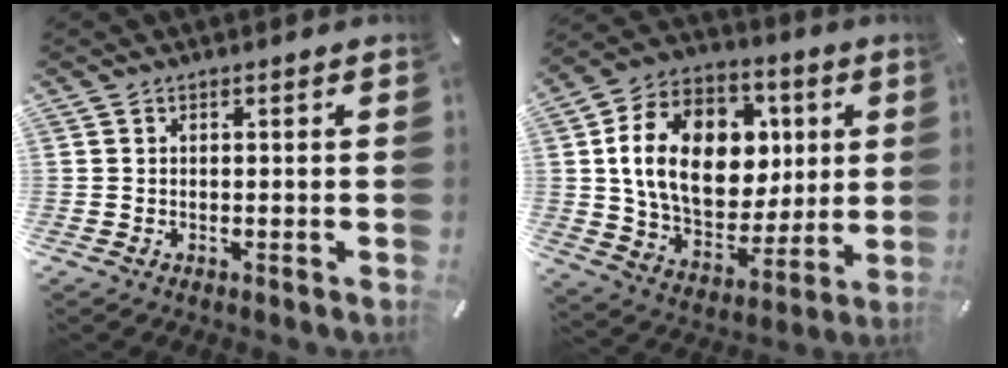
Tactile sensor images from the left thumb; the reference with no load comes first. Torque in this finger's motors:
{"motor_torque": [2.29, 2.72, 1.81, -0.96, 0.86]}